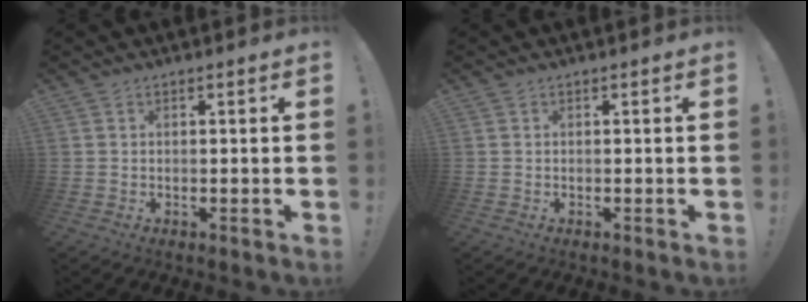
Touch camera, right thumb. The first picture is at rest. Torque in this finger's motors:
{"motor_torque": [0.00, 0.00, 0.00, 0.00, 0.00]}